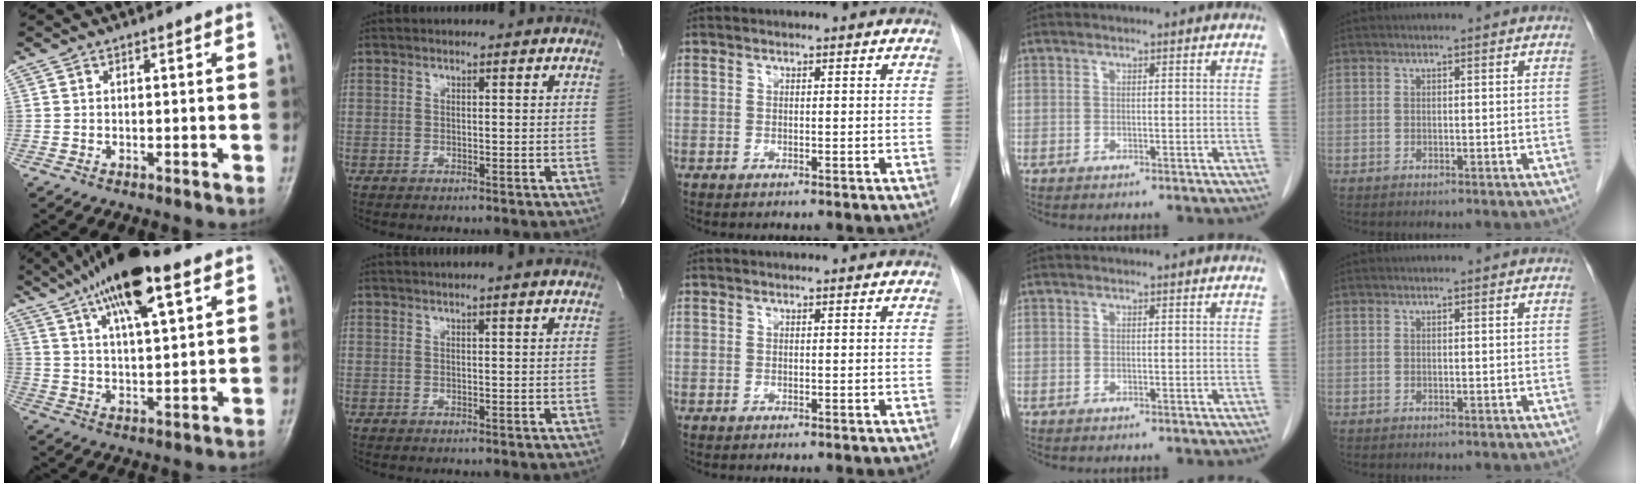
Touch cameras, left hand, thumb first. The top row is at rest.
{"thumb": {"total": 17.0, "force": [10.0, 5.0, 12.8], "torque": [-0.208, -0.015, 0.173]}, "index": {"total": 4.4, "force": [3.7, -0.5, 2.3], "torque": [-0.035, 0.027, 0.052]}}